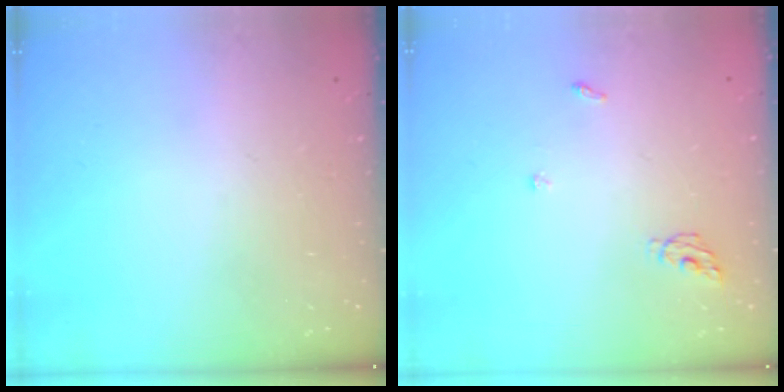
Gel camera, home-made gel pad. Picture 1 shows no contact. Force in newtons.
{"total": 5.2, "press": 5.1, "slide": 0.3}